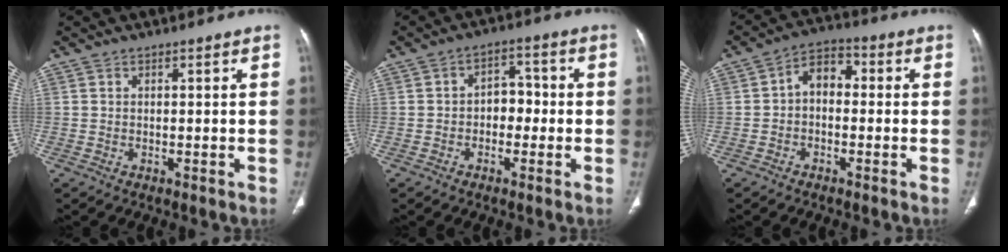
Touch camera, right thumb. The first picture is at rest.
{"total": 5.0, "force": [-0.9, 3.7, 3.2], "torque": [-0.018, 0.023, -0.023]}
{"total": 5.9, "force": [-0.3, 4.2, 4.2], "torque": [-0.047, 0.026, -0.022]}